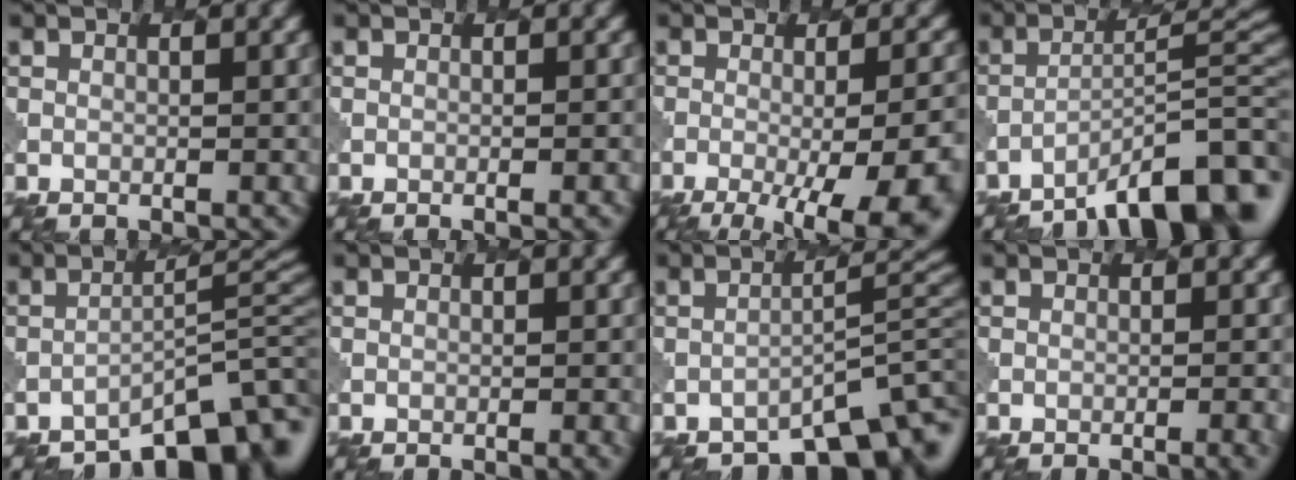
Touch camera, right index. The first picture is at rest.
{"total": 1.7, "force": [-0.4, 0.7, 1.4], "torque": [-0.005, 0.009, -0.010]}
{"total": 13.3, "force": [-6.3, 5.2, 10.6], "torque": [-0.116, -0.012, -0.068]}
{"total": 9.7, "force": [-7.4, 1.9, 6.0], "torque": [-0.083, 0.018, -0.126]}
{"total": 8.4, "force": [-6.7, 2.0, 4.6], "torque": [-0.052, 0.007, -0.110]}
{"total": 1.5, "force": [-0.5, 0.6, 1.3], "torque": [-0.005, 0.006, -0.007]}
{"total": 6.8, "force": [-5.4, 2.0, 3.4], "torque": [-0.032, 0.002, -0.087]}
{"total": 3.0, "force": [-1.4, 1.1, 2.4], "torque": [-0.010, 0.012, -0.018]}